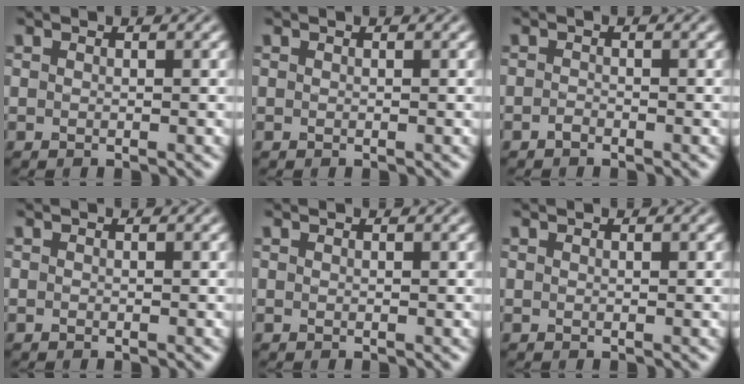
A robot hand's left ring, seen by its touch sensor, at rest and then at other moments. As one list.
[{"total": 0.0}, {"total": 0.7, "force": [-0.6, 0.2, 0.2], "torque": [-0.005, -0.001, -0.012]}, {"total": 0.0}, {"total": 0.0}, {"total": 0.0}]